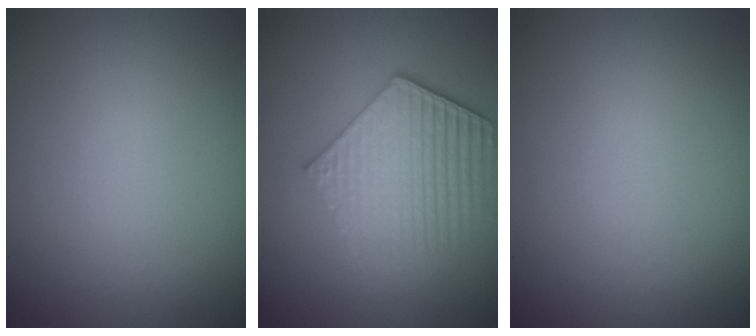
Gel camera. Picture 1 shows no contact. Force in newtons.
{"total": 5.5, "press": 4.4, "slide": 3.2}
{"total": 0.0}